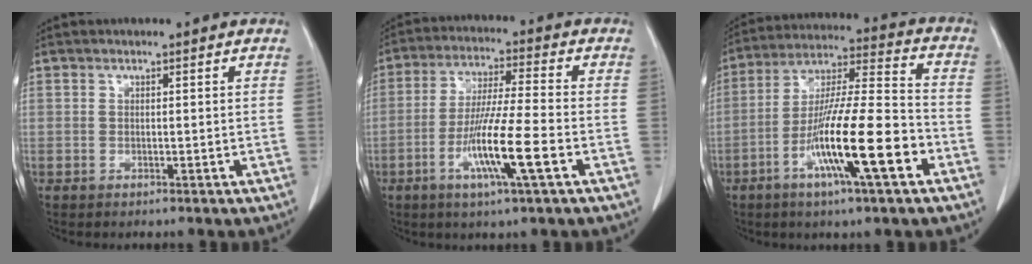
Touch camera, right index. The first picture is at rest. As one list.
[{"total": 11.8, "force": [-4.3, 0.1, 11.0], "torque": [-0.209, -0.014, -0.081]}, {"total": 17.3, "force": [-6.8, 1.3, 15.9], "torque": [-0.288, -0.010, -0.120]}]